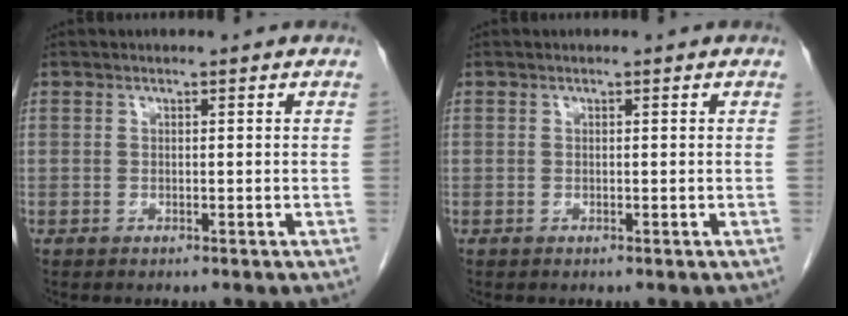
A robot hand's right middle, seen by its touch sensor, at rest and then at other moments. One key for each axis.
{"total": 0.0}